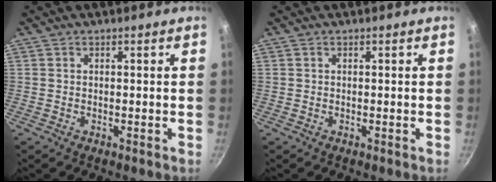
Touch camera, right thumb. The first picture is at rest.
{"total": 0.0}